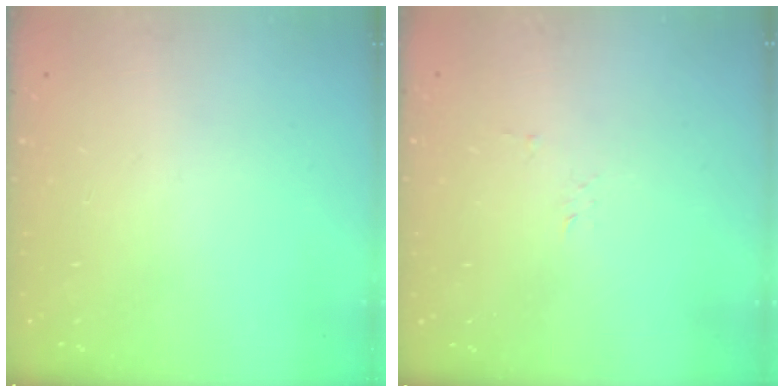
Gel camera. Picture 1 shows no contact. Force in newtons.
{"total": 2.7, "press": 2.7, "slide": 0.3}